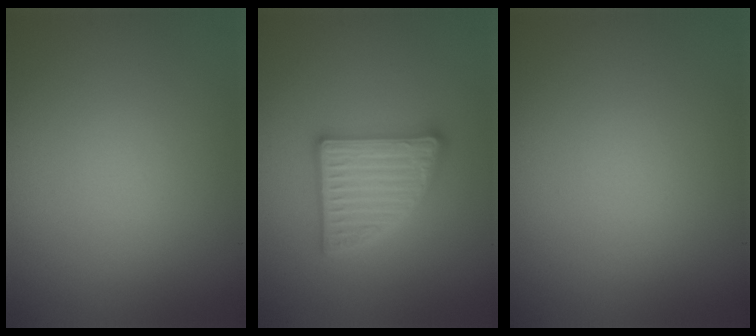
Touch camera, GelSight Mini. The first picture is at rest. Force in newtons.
{"total": 4.9, "press": 4.8, "slide": 0.7}
{"total": 0.0}